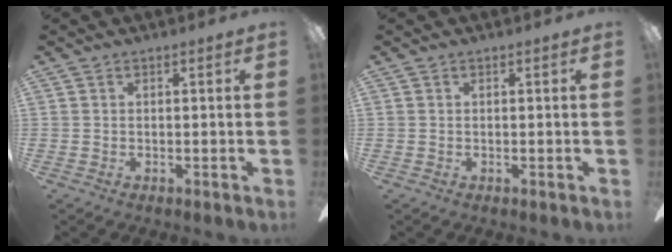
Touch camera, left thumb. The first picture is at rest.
{"total": 0.0}